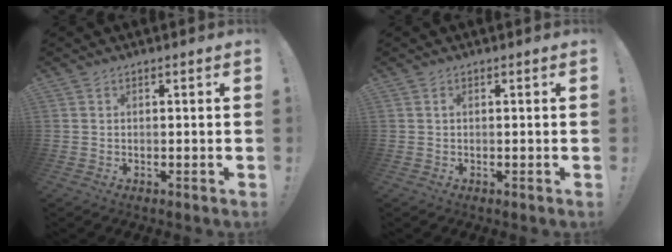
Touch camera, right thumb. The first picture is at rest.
{"total": 0.0}